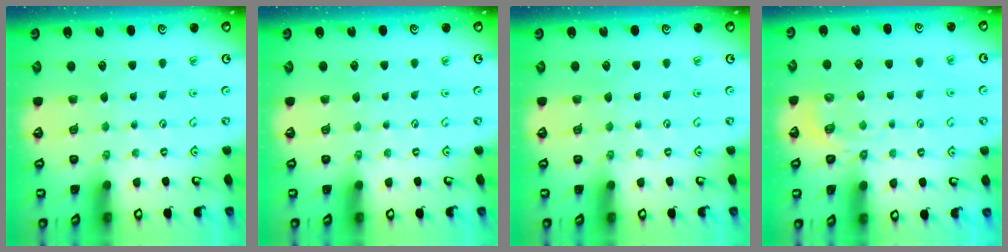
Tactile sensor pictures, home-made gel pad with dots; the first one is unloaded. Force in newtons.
{"total": 0.0}
{"total": 0.0}
{"total": 2.9, "press": 2.2, "slide": 1.8}